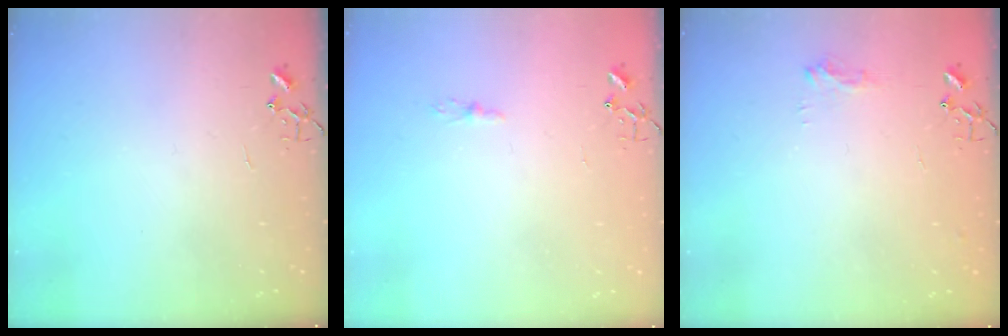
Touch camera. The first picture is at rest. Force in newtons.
{"total": 4.0, "press": 4.0, "slide": 0.4}
{"total": 8.7, "press": 8.7, "slide": 0.9}